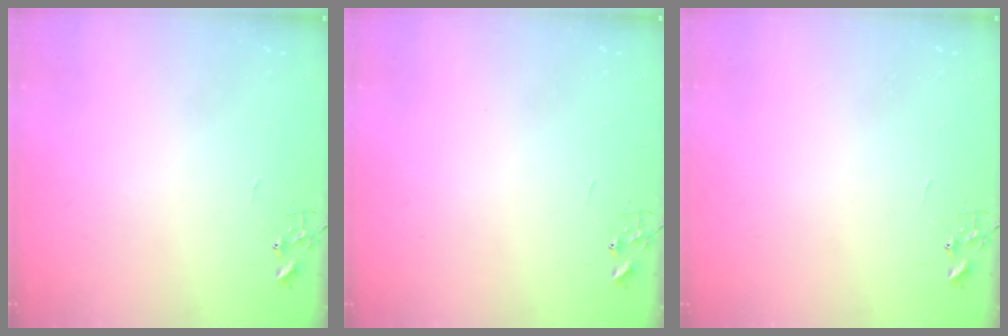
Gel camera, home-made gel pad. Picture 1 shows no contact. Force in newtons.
{"total": 0.0}
{"total": 0.0}